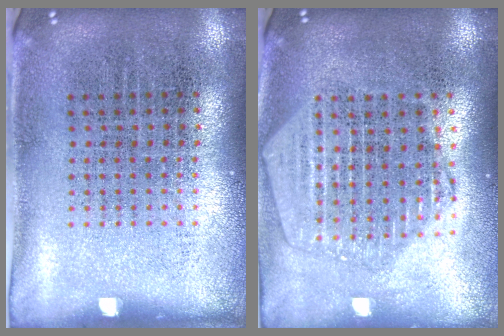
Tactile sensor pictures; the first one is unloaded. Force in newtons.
{"total": 2.2, "press": 1.9, "slide": 0.9}